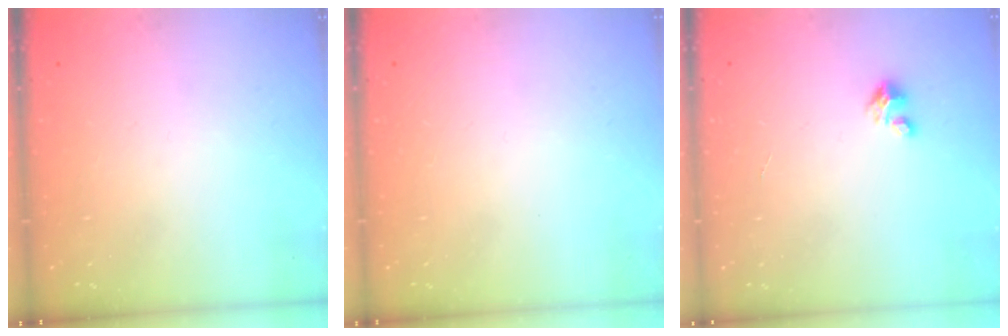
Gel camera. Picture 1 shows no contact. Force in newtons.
{"total": 0.0}
{"total": 3.6, "press": 3.5, "slide": 0.2}